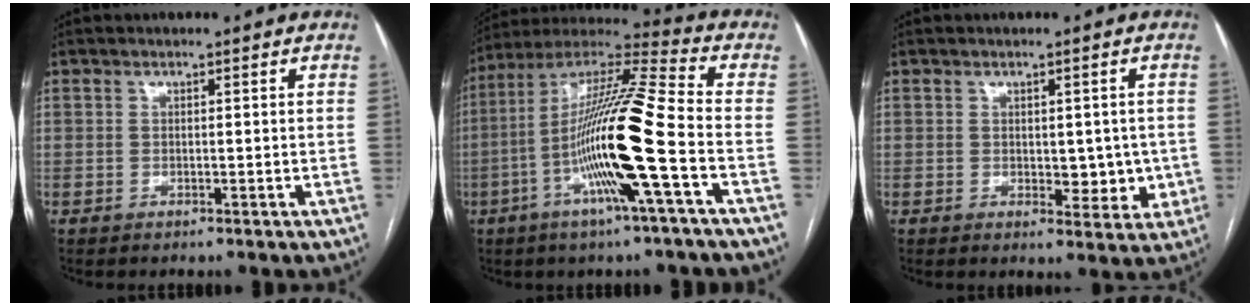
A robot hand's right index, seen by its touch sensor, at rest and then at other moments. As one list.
[{"total": 18.9, "force": [-5.0, -0.4, 18.2], "torque": [-0.351, -0.005, -0.104]}, {"total": 5.1, "force": [-0.1, 2.9, 4.2], "torque": [-0.042, 0.000, 0.007]}]